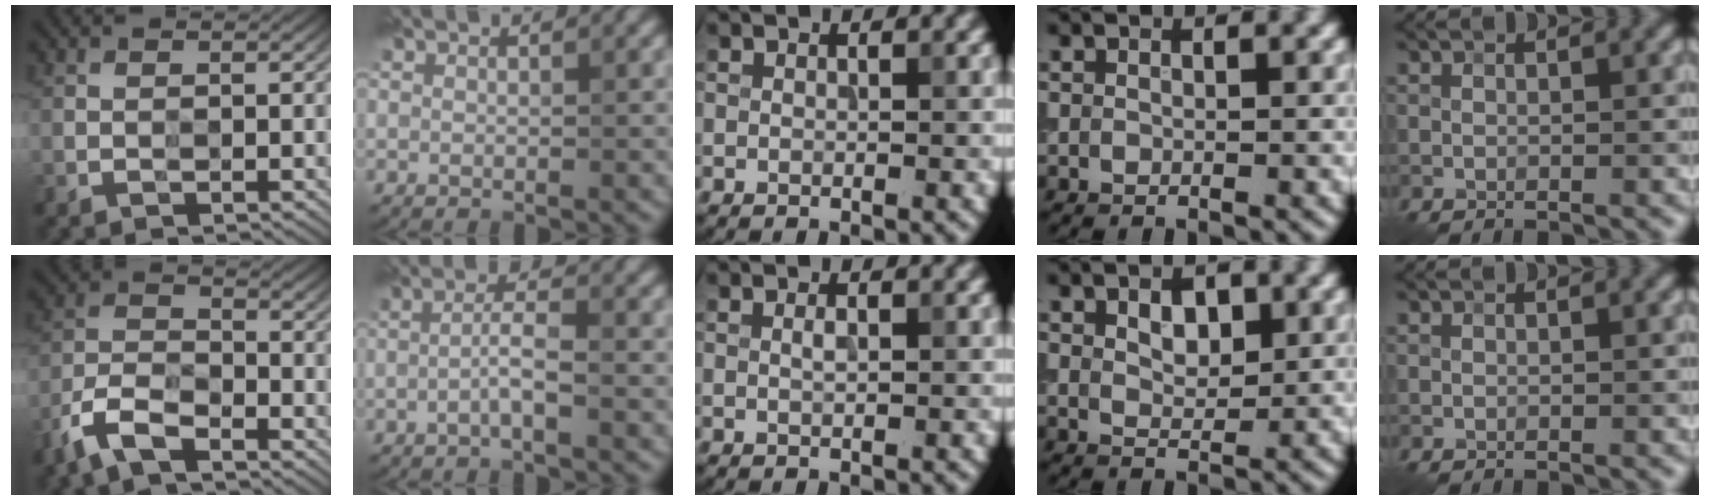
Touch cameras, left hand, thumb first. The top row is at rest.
{"thumb": {"total": 7.2, "force": [-5.7, 2.6, 3.6], "torque": [-0.071, -0.005, -0.124]}, "index": {"total": 1.9, "force": [-0.8, 0.0, 1.8], "torque": [-0.035, 0.011, -0.020]}, "middle": {"total": 0.7, "force": [0.1, 0.3, 0.7], "torque": [-0.014, 0.001, 0.003]}, "ring": {"total": 2.6, "force": [1.1, 1.4, 1.8], "torque": [-0.028, 0.002, 0.019]}}